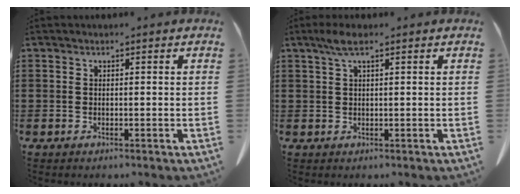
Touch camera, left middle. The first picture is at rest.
{"total": 2.7, "force": [1.2, 0.5, 2.3], "torque": [-0.049, 0.003, 0.021]}